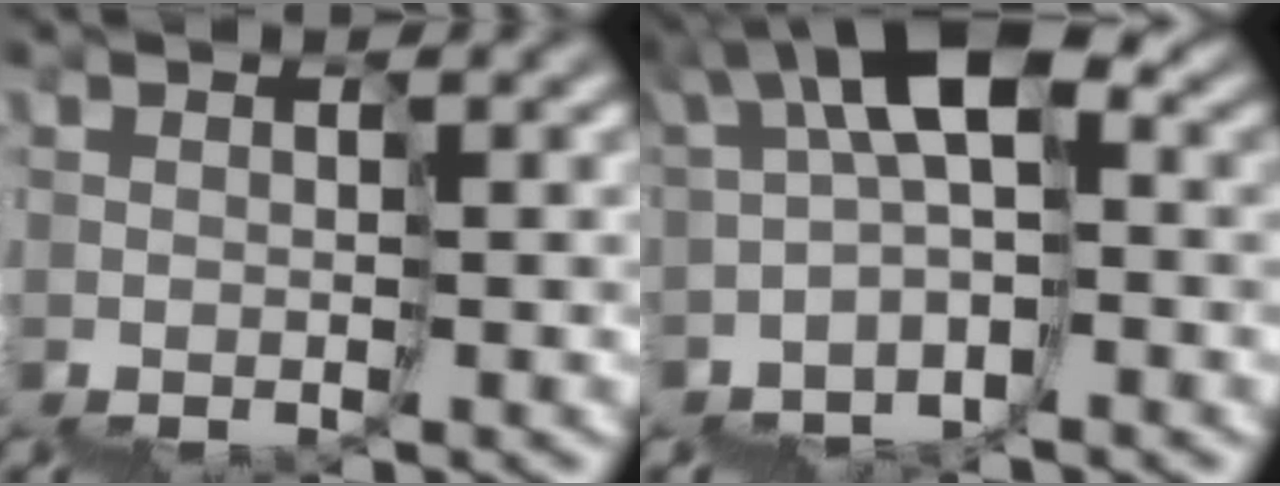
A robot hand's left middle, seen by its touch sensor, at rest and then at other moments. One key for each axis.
{"total": 4.5, "fx": 0.0, "fy": 2.0, "fz": 4.0, "tx": -0.076, "ty": 0.031, "tz": -0.015}